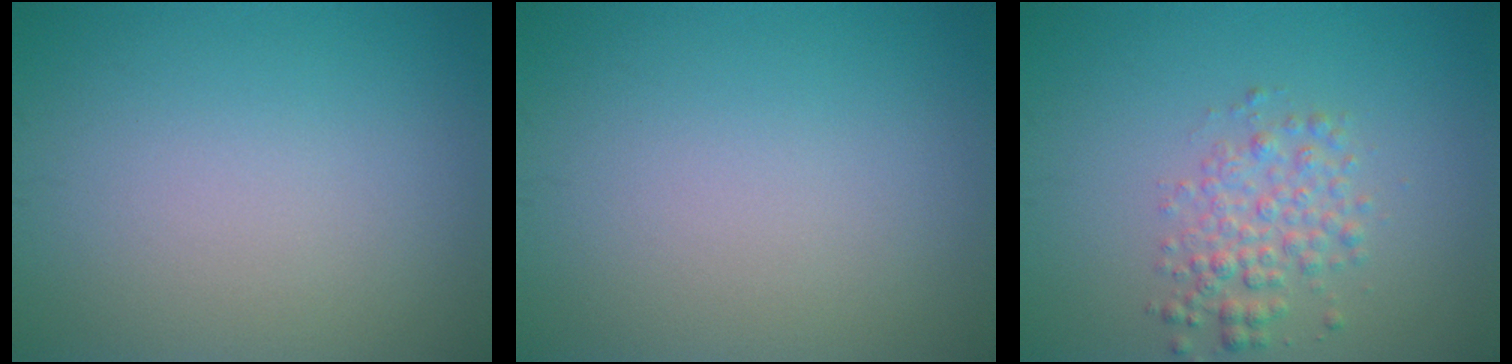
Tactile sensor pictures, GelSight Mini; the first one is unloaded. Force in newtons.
{"total": 0.0}
{"total": 2.9, "press": 2.9, "slide": 0.1}